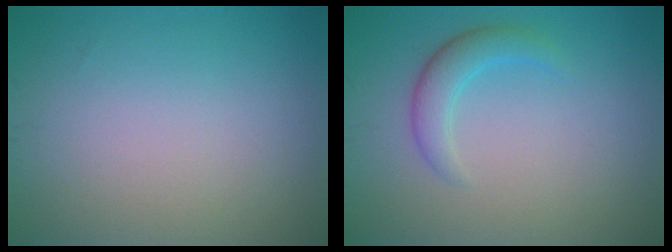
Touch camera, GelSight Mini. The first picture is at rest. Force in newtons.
{"total": 2.5, "press": 2.5, "slide": 0.0}